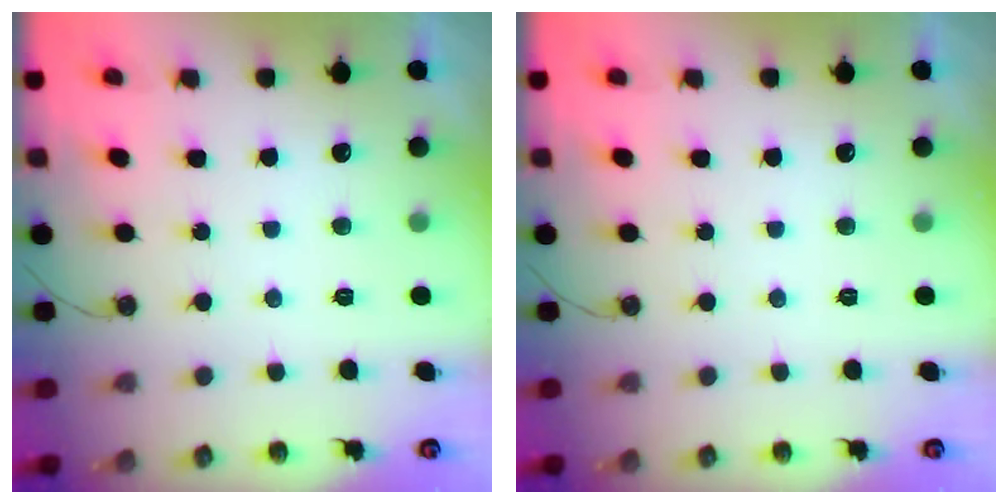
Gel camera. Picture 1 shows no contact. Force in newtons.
{"total": 0.0}